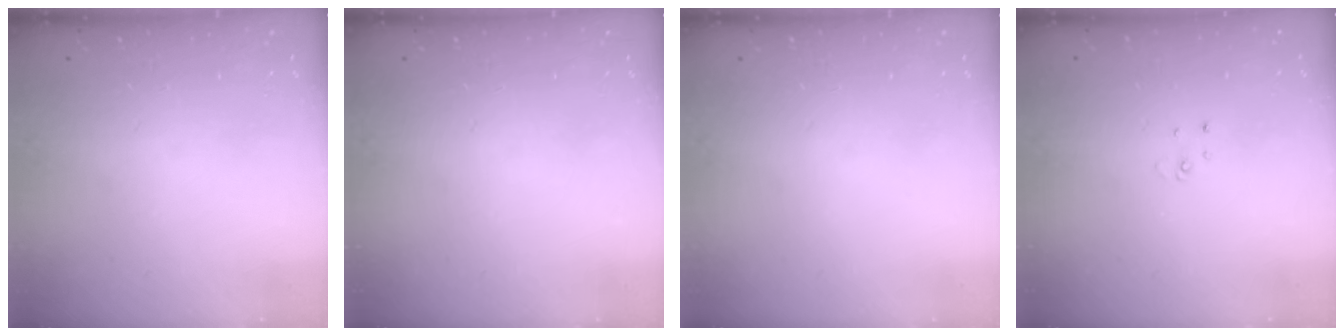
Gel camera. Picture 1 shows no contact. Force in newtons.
{"total": 0.0}
{"total": 0.0}
{"total": 2.0, "press": 2.0, "slide": 0.2}